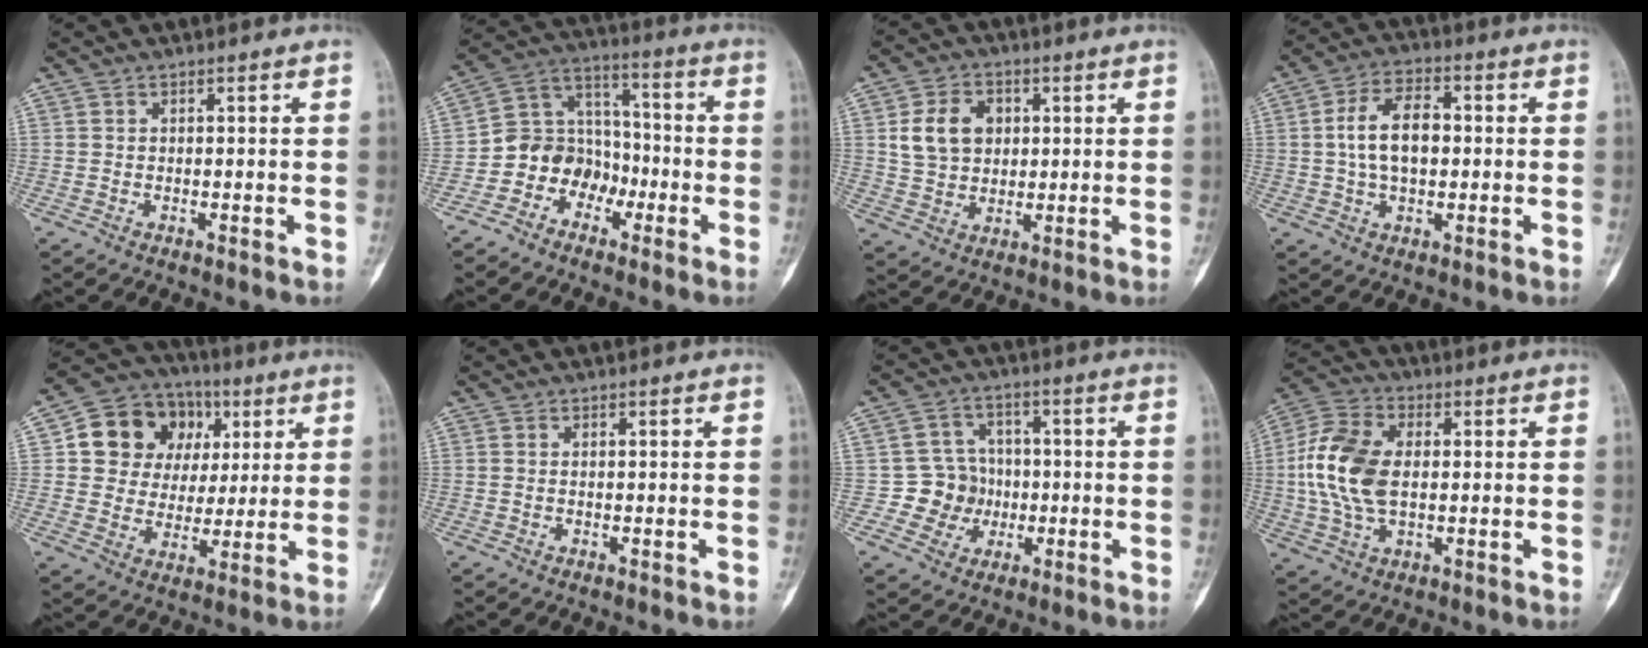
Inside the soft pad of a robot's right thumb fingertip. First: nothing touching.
{"total": 10.3, "force": [-4.7, 8.7, 2.9], "torque": [-0.004, 0.083, -0.095]}
{"total": 9.6, "force": [2.2, 7.4, 5.6], "torque": [-0.073, 0.001, 0.044]}
{"total": 10.1, "force": [0.5, 5.9, 8.1], "torque": [-0.136, 0.015, 0.007]}
{"total": 15.7, "force": [4.5, 13.3, 7.0], "torque": [-0.068, 0.016, 0.080]}
{"total": 0.0}
{"total": 7.9, "force": [-1.3, 7.5, 1.9], "torque": [0.011, 0.020, -0.024]}
{"total": 13.9, "force": [0.7, 8.3, 11.1], "torque": [-0.235, 0.011, 0.011]}